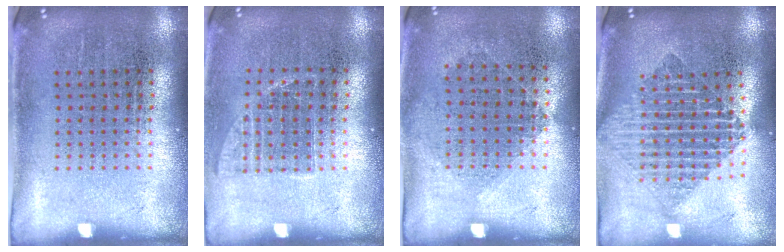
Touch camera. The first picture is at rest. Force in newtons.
{"total": 0.9, "press": 0.7, "slide": 0.4}
{"total": 1.0, "press": 0.9, "slide": 0.5}
{"total": 1.9, "press": 1.6, "slide": 1.1}